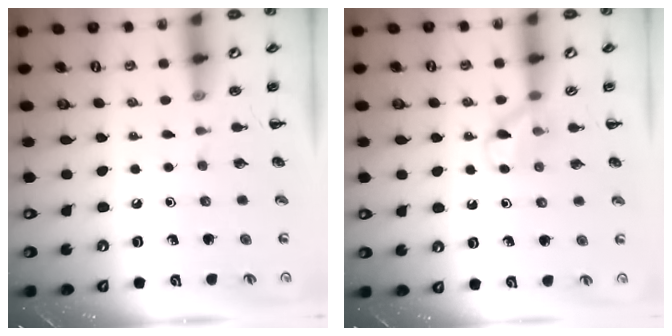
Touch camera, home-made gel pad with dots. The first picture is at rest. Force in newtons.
{"total": 5.4, "press": 5.0, "slide": 2.0}